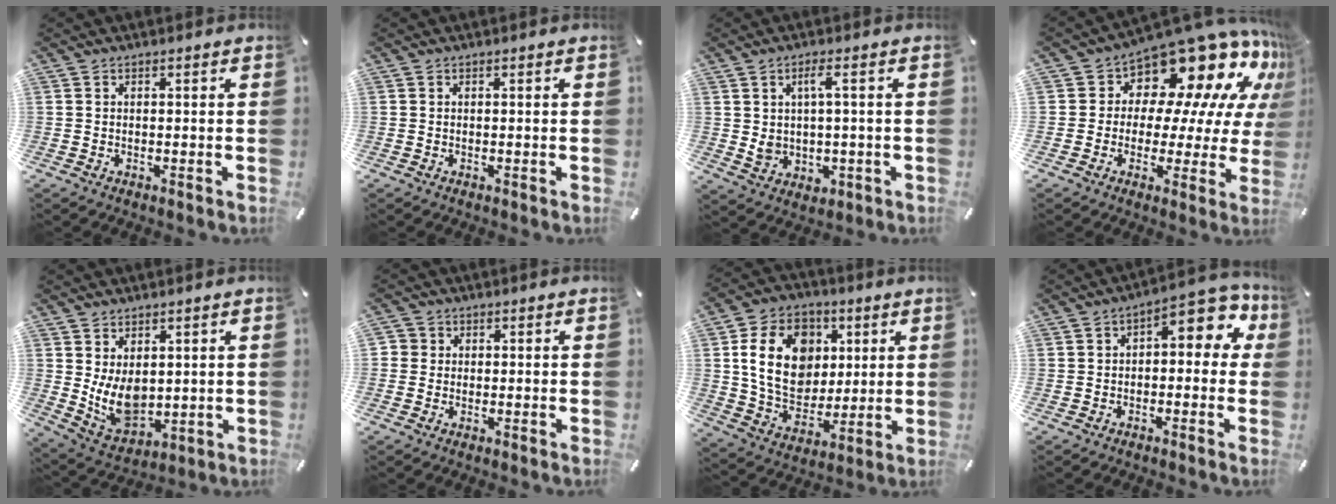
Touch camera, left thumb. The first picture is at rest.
{"total": 0.0}
{"total": 5.6, "force": [1.7, 3.1, 4.3], "torque": [-0.092, -0.009, 0.026]}
{"total": 16.0, "force": [11.4, 8.6, 7.1], "torque": [-0.098, -0.115, 0.192]}
{"total": 8.9, "force": [2.0, 6.4, 5.8], "torque": [-0.117, -0.022, 0.038]}
{"total": 1.8, "force": [-0.2, 1.7, 0.4], "torque": [-0.007, 0.005, -0.005]}
{"total": 17.2, "force": [3.7, 13.6, 9.9], "torque": [-0.183, 0.009, 0.072]}
{"total": 7.7, "force": [2.2, 3.9, 6.2], "torque": [-0.084, -0.021, 0.032]}